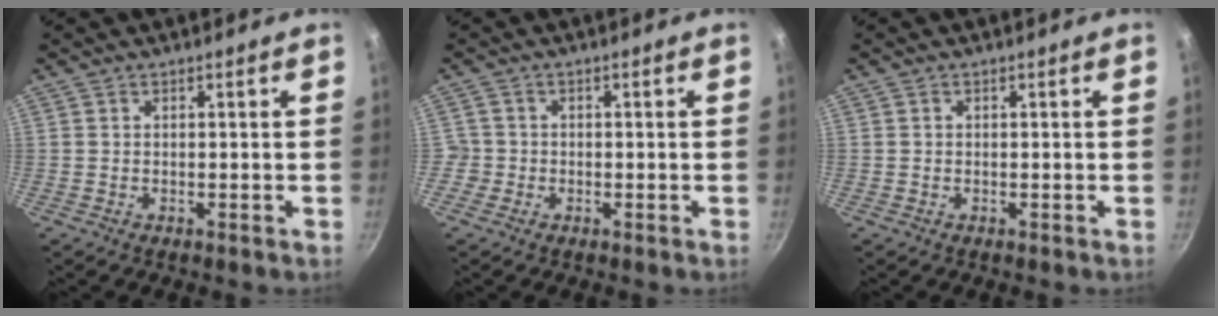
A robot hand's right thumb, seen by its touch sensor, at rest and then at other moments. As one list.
[{"total": 2.2, "force": [-0.7, 2.1, 0.2], "torque": [0.008, 0.012, -0.014]}, {"total": 0.0}]